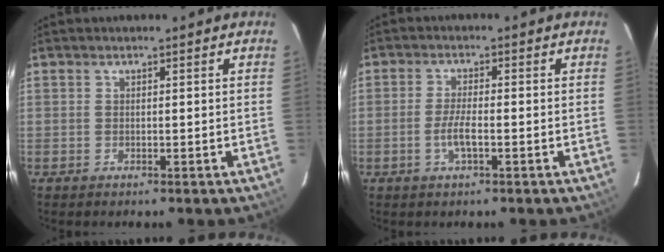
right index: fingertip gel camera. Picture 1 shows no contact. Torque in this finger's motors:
{"motor_torque": [0.43, -0.38, 0.32, 0.07]}